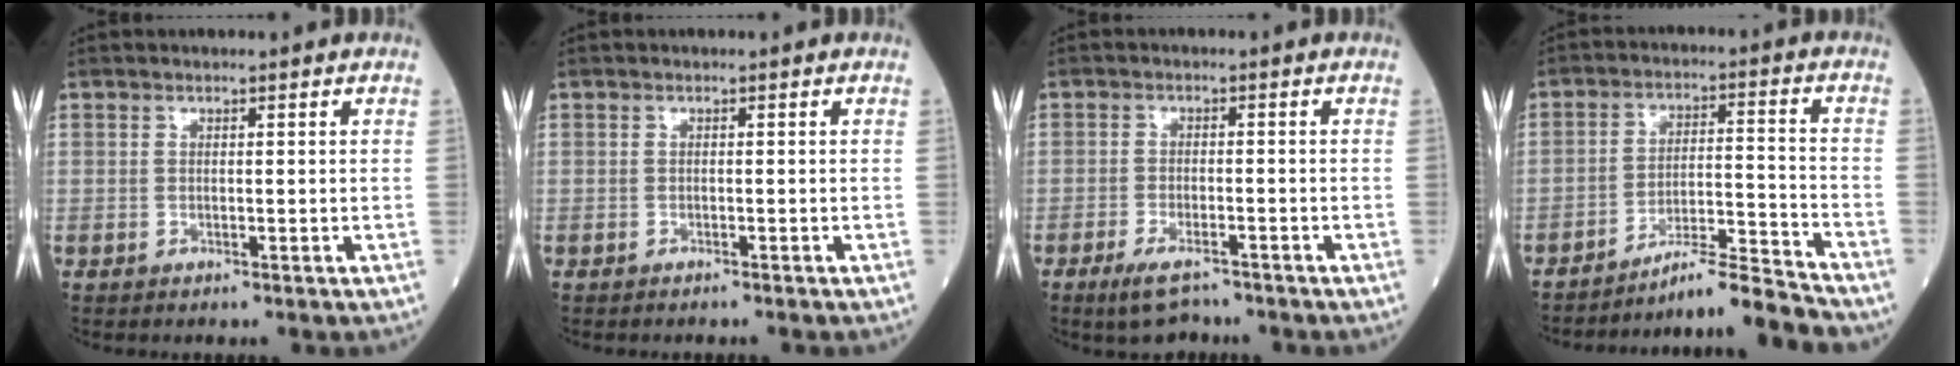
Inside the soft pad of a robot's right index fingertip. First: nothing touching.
{"total": 1.2, "force": [-1.0, -0.1, 0.6], "torque": [-0.009, 0.001, -0.011]}
{"total": 4.4, "force": [-3.4, 1.2, 2.6], "torque": [-0.056, -0.005, -0.054]}
{"total": 9.5, "force": [-9.1, -1.9, 1.8], "torque": [-0.021, 0.018, -0.154]}